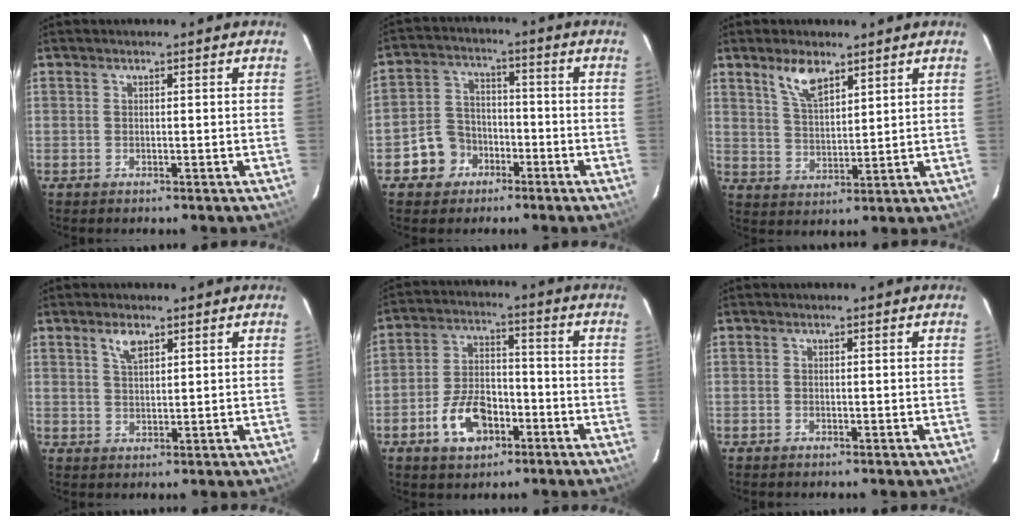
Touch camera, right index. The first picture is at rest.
{"total": 7.8, "force": [-4.0, 6.4, 1.8], "torque": [-0.054, 0.030, -0.061]}
{"total": 6.7, "force": [4.5, 2.8, 4.2], "torque": [-0.077, 0.005, 0.090]}
{"total": 3.4, "force": [2.1, 1.5, 2.3], "torque": [-0.042, 0.005, 0.040]}
{"total": 10.3, "force": [-5.0, 6.1, 6.6], "torque": [-0.137, 0.015, -0.079]}
{"total": 0.0}